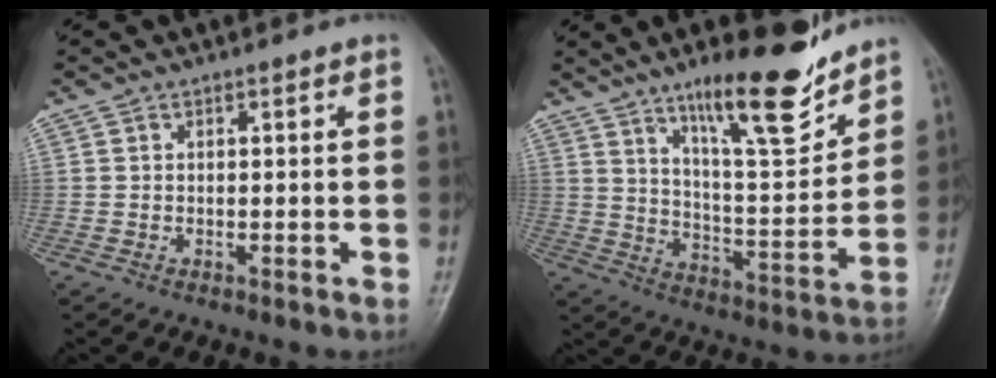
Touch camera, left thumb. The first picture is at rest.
{"total": 16.7, "force": [11.8, 4.0, 11.2], "torque": [-0.148, -0.079, 0.196]}